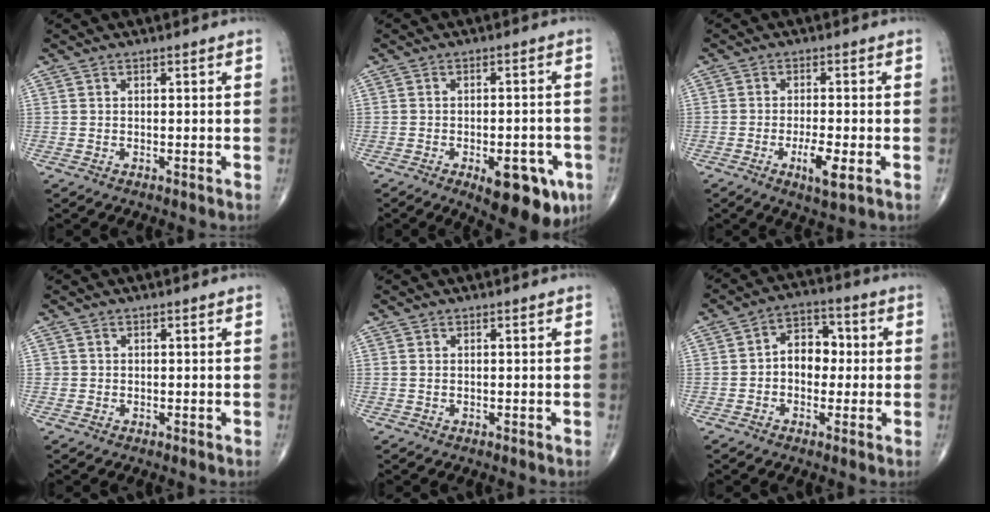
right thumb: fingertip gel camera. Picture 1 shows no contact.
{"total": 12.4, "force": [-5.6, 5.3, 9.7], "torque": [-0.099, 0.012, -0.066]}
{"total": 5.4, "force": [-1.9, 1.3, 4.9], "torque": [-0.090, -0.004, -0.032]}
{"total": 0.7, "force": [0.0, 0.7, 0.0], "torque": [0.006, 0.004, -0.001]}
{"total": 0.0}
{"total": 7.8, "force": [-0.2, 5.7, 5.2], "torque": [-0.049, 0.026, -0.015]}